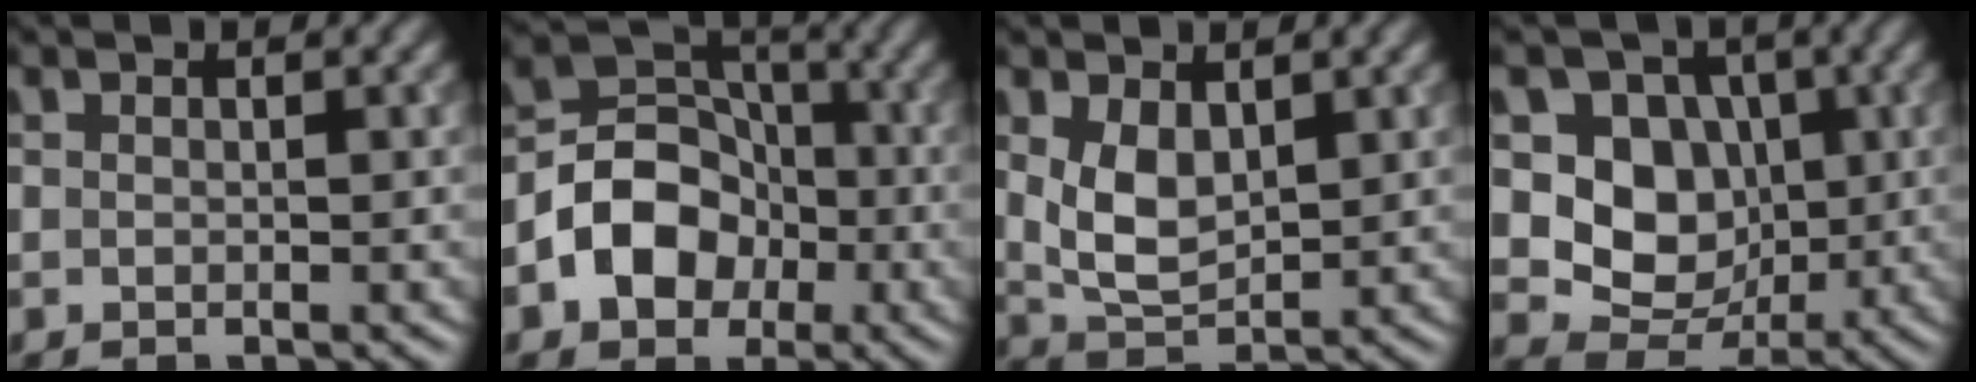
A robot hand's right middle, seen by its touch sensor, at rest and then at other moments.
{"total": 6.5, "force": [-2.3, 5.1, 3.3], "torque": [-0.043, 0.006, -0.048]}
{"total": 3.8, "force": [1.0, 2.2, 2.9], "torque": [-0.071, -0.004, 0.028]}
{"total": 7.2, "force": [0.8, 6.0, 3.8], "torque": [-0.060, -0.007, -0.003]}